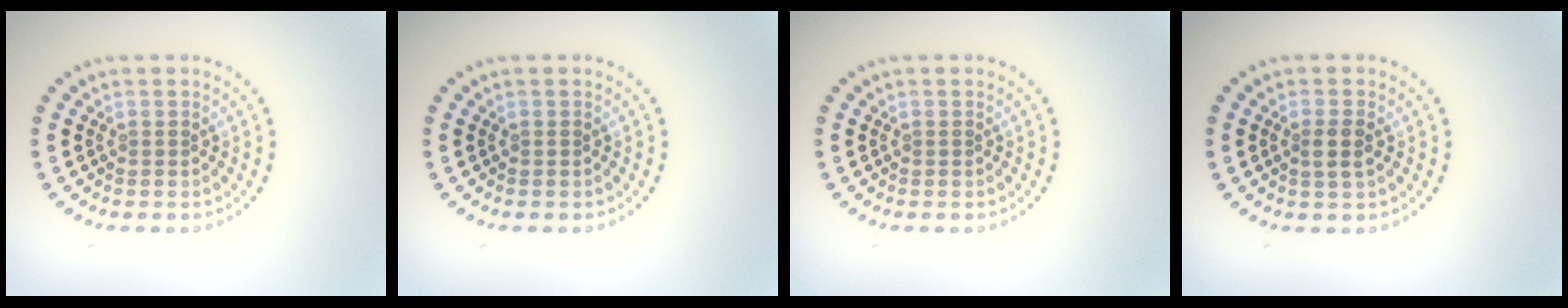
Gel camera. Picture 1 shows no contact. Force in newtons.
{"total": 0.0}
{"total": 0.0}
{"total": 1.8, "press": 1.7, "slide": 0.7}